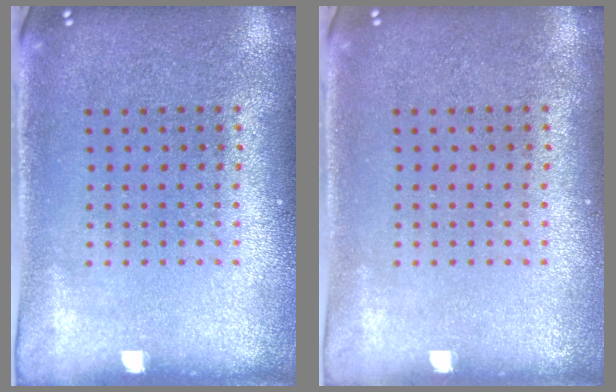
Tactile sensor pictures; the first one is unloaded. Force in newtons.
{"total": 0.0}